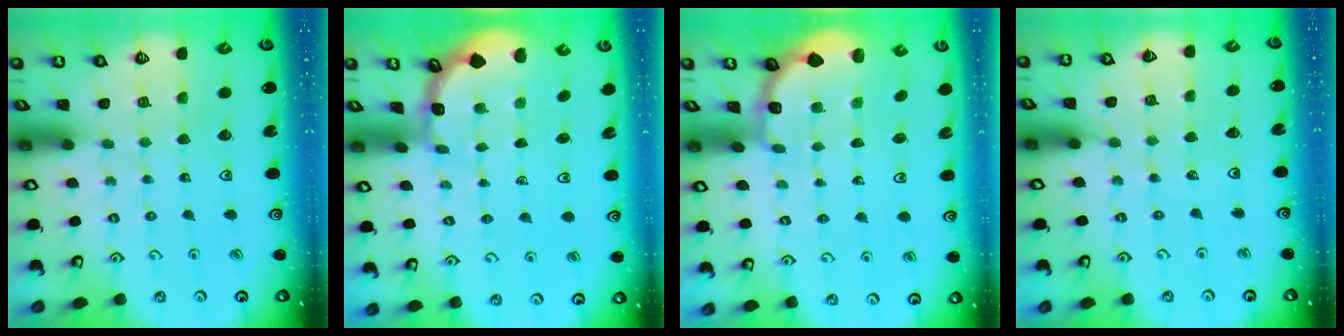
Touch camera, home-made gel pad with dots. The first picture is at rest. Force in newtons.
{"total": 1.6, "press": 1.6, "slide": 0.1}
{"total": 1.9, "press": 1.6, "slide": 1.0}
{"total": 1.9, "press": 1.9, "slide": 0.2}